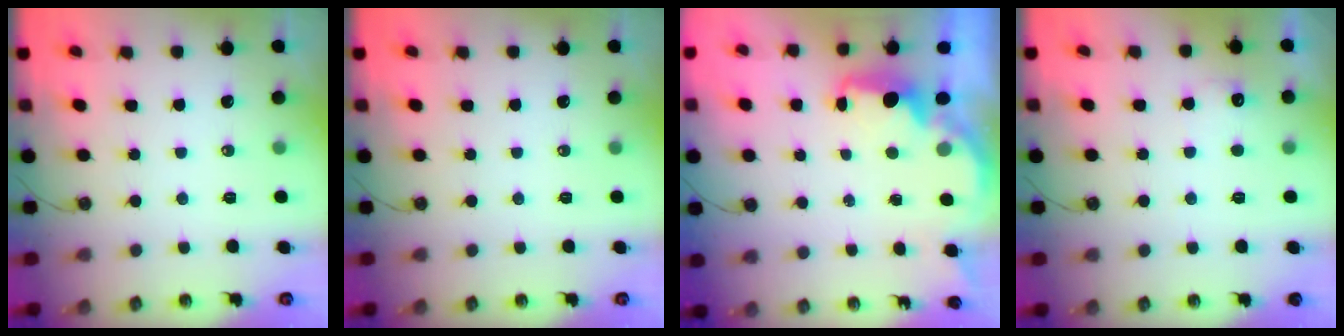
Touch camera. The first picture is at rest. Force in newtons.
{"total": 0.0}
{"total": 2.9, "press": 2.8, "slide": 0.9}
{"total": 5.7, "press": 5.5, "slide": 1.3}